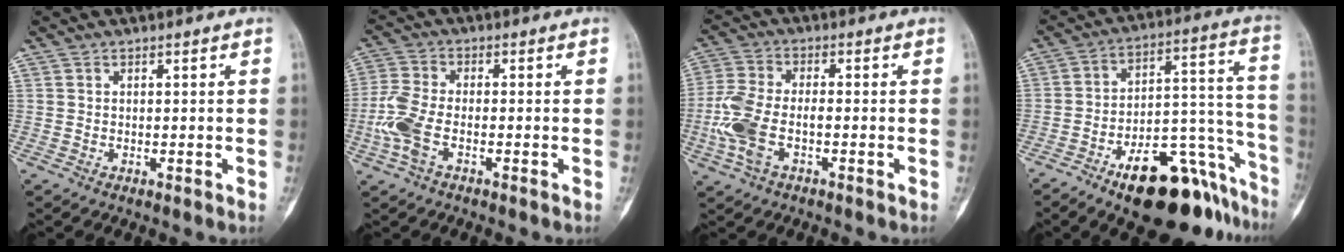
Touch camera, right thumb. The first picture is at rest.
{"total": 7.6, "force": [-2.5, 3.8, 6.1], "torque": [-0.156, 0.014, -0.055]}
{"total": 9.8, "force": [-2.7, 5.0, 8.0], "torque": [-0.186, 0.016, -0.058]}
{"total": 22.8, "force": [-14.5, 9.5, 14.9], "torque": [-0.117, 0.123, -0.214]}